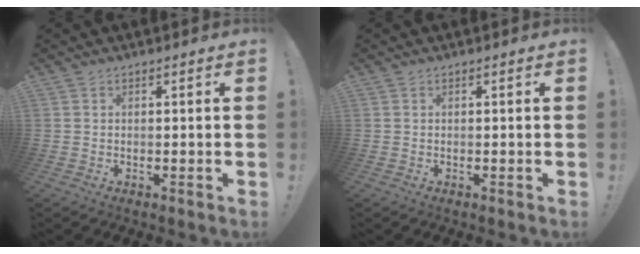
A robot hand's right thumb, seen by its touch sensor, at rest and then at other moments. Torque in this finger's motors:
{"motor_torque": [-0.08, -0.08, -0.10, 0.09, 0.01]}